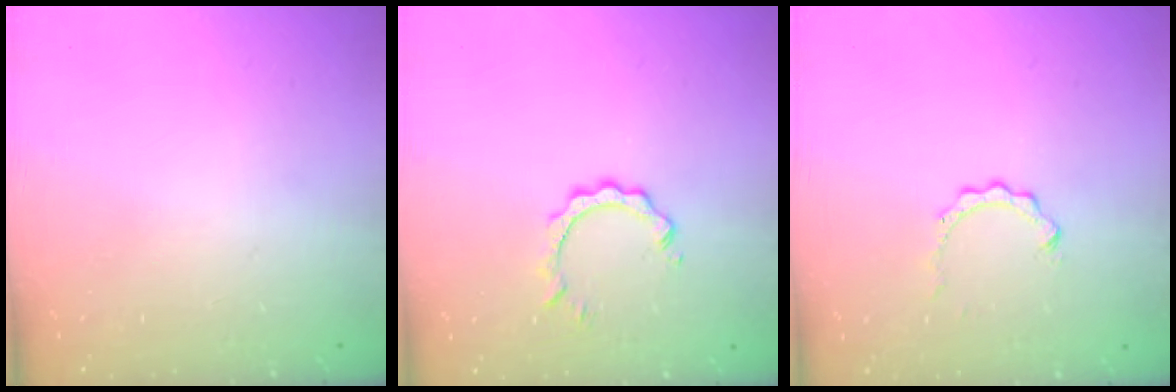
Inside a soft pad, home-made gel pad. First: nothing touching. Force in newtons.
{"total": 4.5, "press": 4.5, "slide": 0.3}
{"total": 2.7, "press": 2.7, "slide": 0.3}